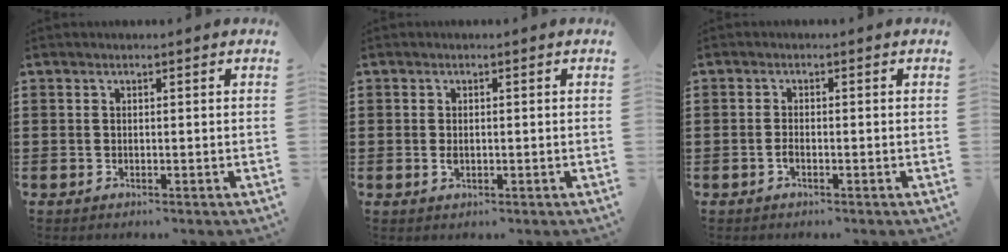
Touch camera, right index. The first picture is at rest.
{"total": 1.6, "force": [-0.3, 0.8, 1.4], "torque": [-0.033, -0.002, -0.007]}
{"total": 1.2, "force": [-0.6, 0.3, 1.0], "torque": [-0.028, -0.006, -0.013]}